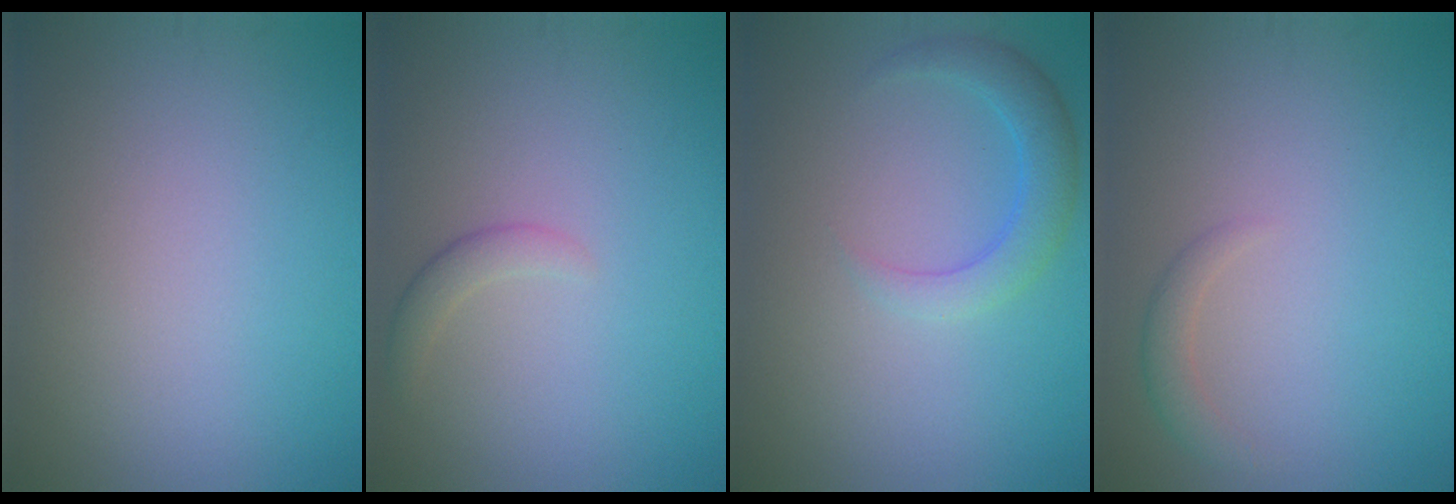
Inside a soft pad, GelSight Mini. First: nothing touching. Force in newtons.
{"total": 1.4, "press": 1.4, "slide": 0.1}
{"total": 2.9, "press": 2.9, "slide": 0.1}
{"total": 1.4, "press": 1.4, "slide": 0.1}